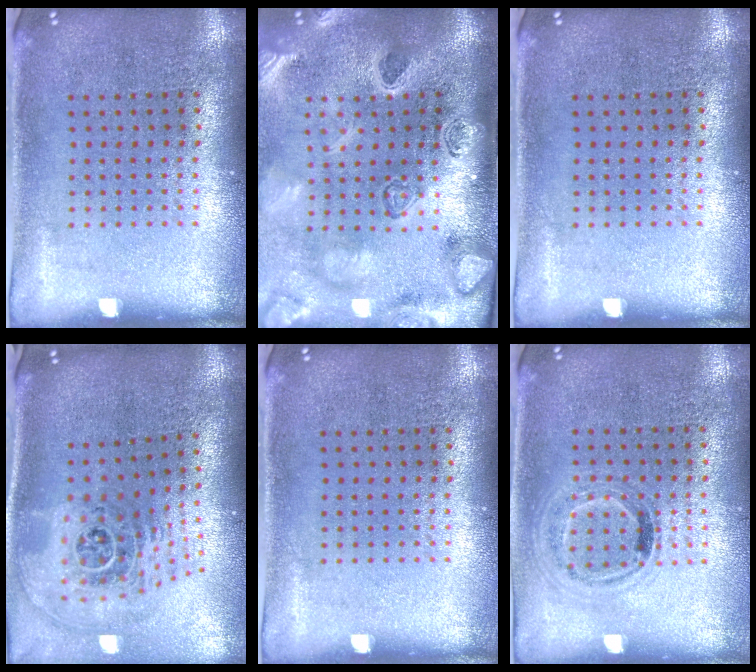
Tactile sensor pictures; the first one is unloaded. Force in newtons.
{"total": 4.3, "press": 3.3, "slide": 2.8}
{"total": 0.0}
{"total": 2.6, "press": 1.8, "slide": 1.9}
{"total": 0.0}
{"total": 0.9, "press": 0.9, "slide": 0.3}